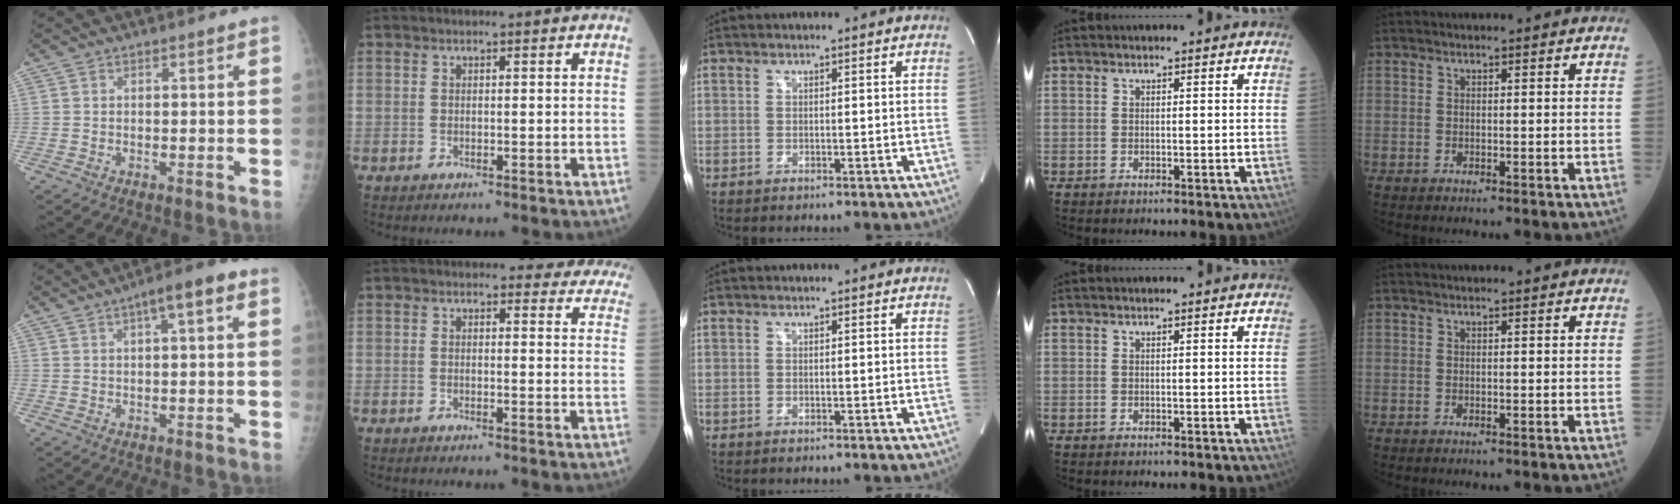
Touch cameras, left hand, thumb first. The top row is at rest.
{"thumb": {"total": 6.1, "force": [2.2, 1.7, 5.5], "torque": [-0.081, 0.018, 0.025]}, "index": {"total": 11.7, "force": [11.2, 3.3, 1.1], "torque": [0.040, -0.049, 0.078]}}